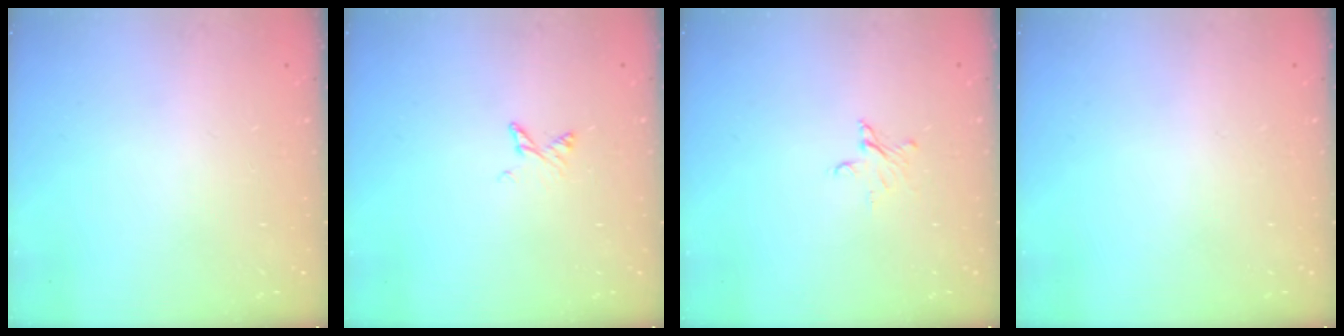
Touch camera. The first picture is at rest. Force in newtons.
{"total": 4.7, "press": 4.6, "slide": 0.6}
{"total": 2.9, "press": 2.9, "slide": 0.3}
{"total": 0.0}